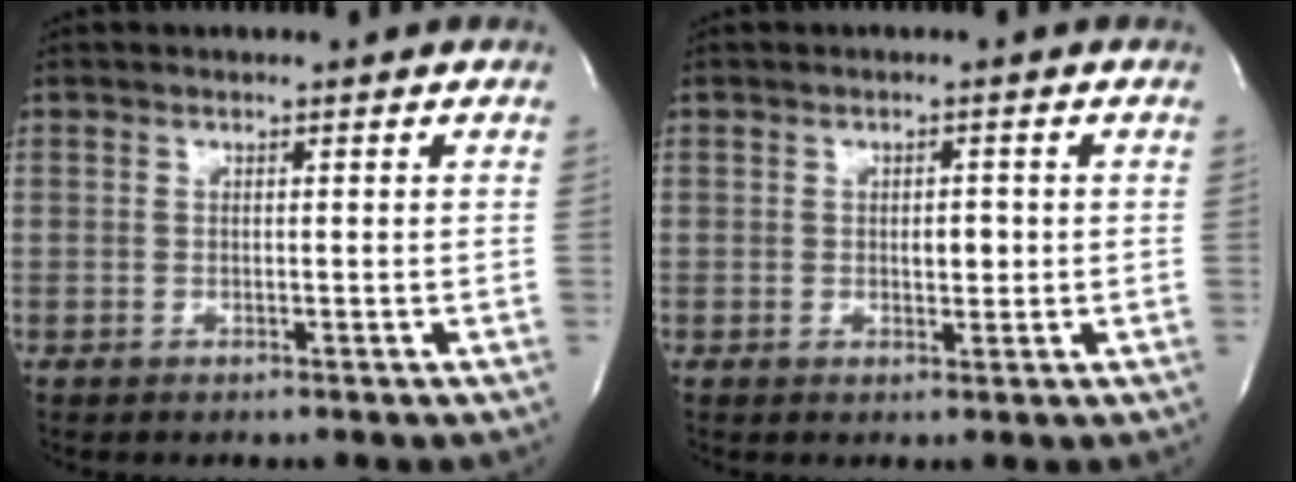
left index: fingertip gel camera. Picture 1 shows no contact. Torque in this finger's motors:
{"motor_torque": [0.27, -0.05, 0.01, 0.02]}